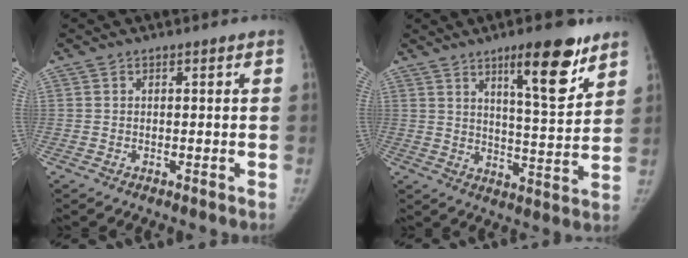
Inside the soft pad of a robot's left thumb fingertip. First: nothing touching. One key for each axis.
{"total": 13.4, "fx": 8.2, "fy": 3.3, "fz": 10.0, "tx": -0.123, "ty": -0.053, "tz": 0.125}